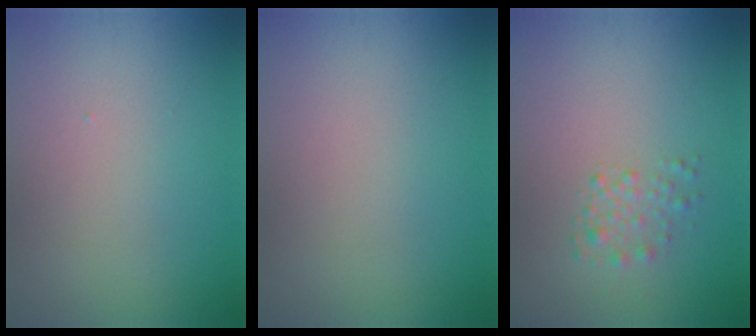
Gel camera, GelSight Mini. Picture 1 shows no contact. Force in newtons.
{"total": 0.0}
{"total": 1.5, "press": 1.5, "slide": 0.1}